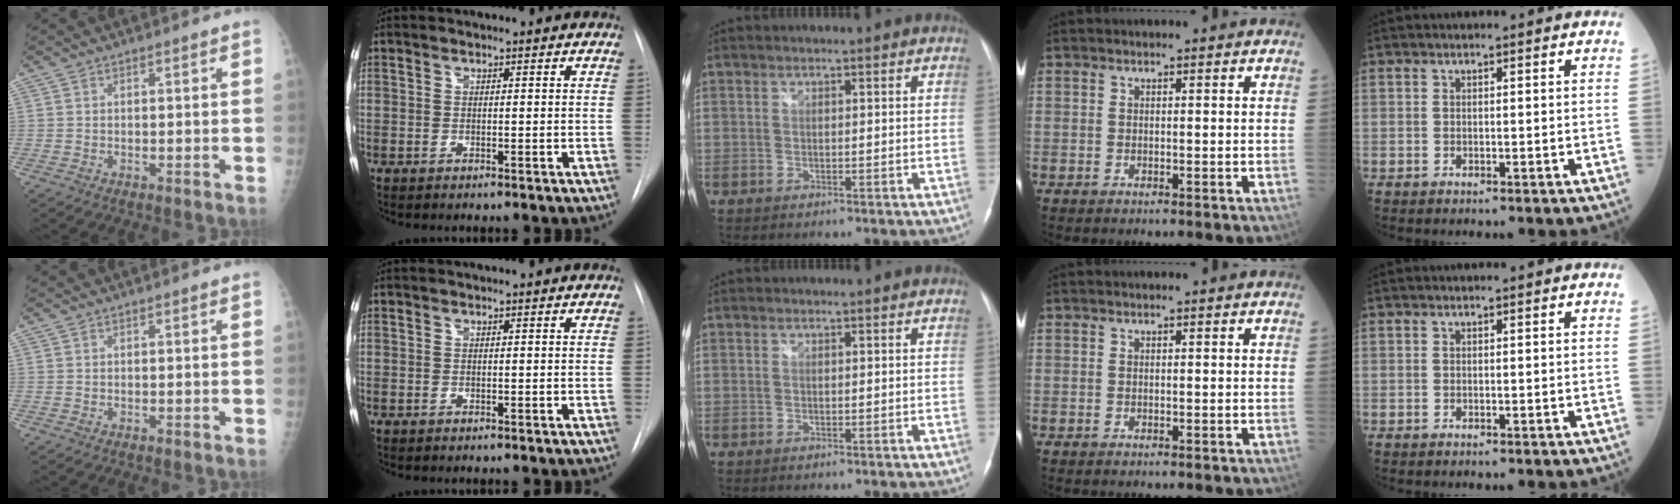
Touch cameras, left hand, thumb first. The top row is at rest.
{}